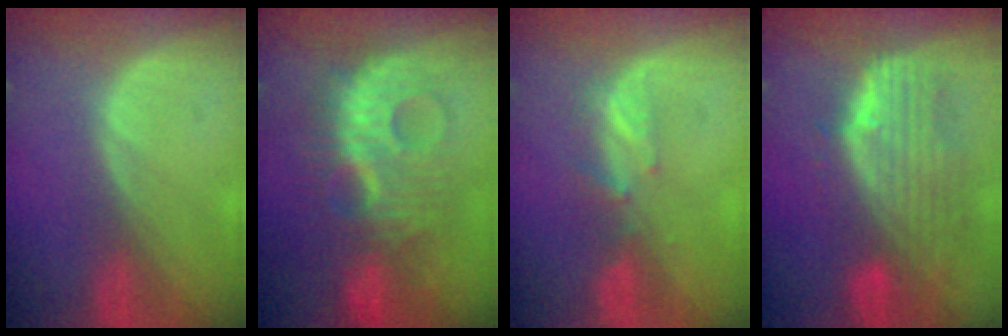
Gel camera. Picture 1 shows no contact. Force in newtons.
{"total": 10.6, "press": 10.6, "slide": 0.3}
{"total": 2.7, "press": 2.6, "slide": 0.8}
{"total": 10.7, "press": 9.2, "slide": 5.5}